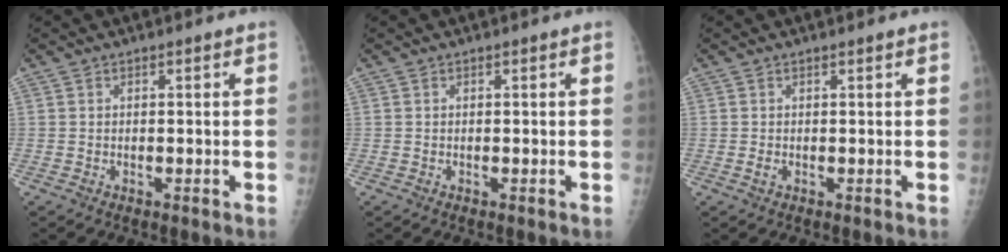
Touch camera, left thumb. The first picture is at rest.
{"total": 0.0}
{"total": 1.0, "force": [0.3, 0.5, 0.9], "torque": [-0.018, 0.005, 0.008]}